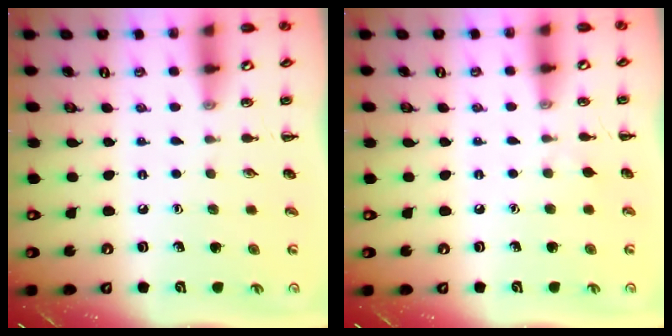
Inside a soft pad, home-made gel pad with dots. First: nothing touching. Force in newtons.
{"total": 2.4, "press": 2.3, "slide": 0.9}